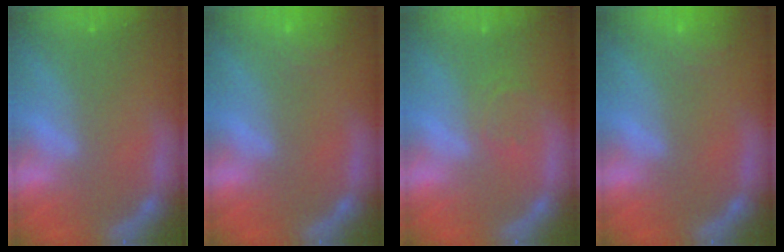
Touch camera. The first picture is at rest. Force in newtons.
{"total": 3.0}
{"total": 1.9}
{"total": 3.0}